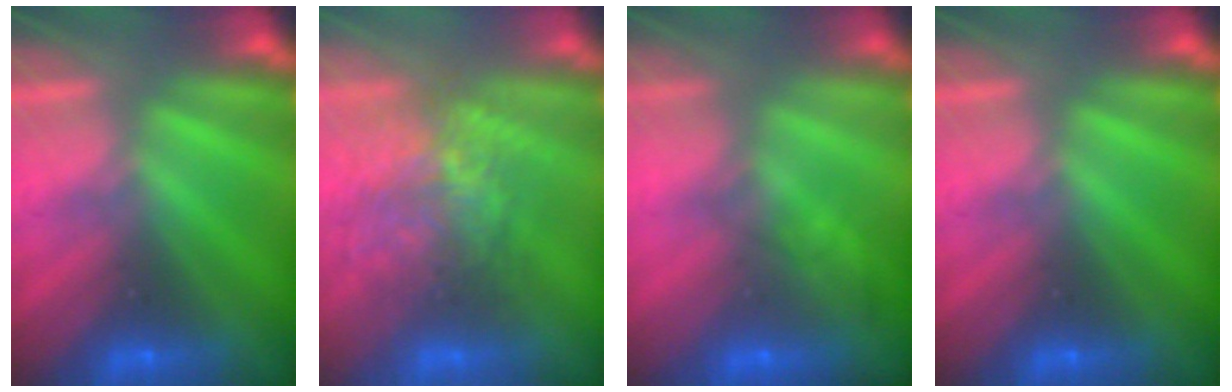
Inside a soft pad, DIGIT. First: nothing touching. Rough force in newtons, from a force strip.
{"total": 3.6}
{"total": 1.1}
{"total": 0.0}